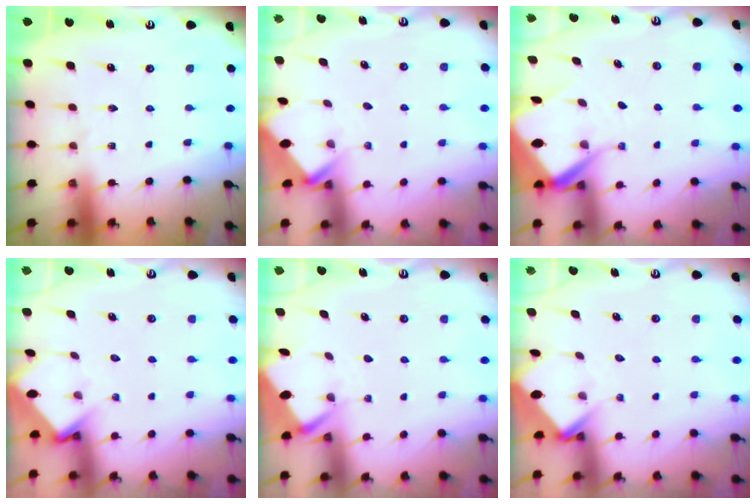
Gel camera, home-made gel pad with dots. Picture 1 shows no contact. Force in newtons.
{"total": 2.9, "press": 2.9, "slide": 0.2}
{"total": 7.8, "press": 7.8, "slide": 0.7}
{"total": 3.5, "press": 3.5, "slide": 0.3}
{"total": 2.8, "press": 2.8, "slide": 0.3}
{"total": 3.8, "press": 3.8, "slide": 0.2}